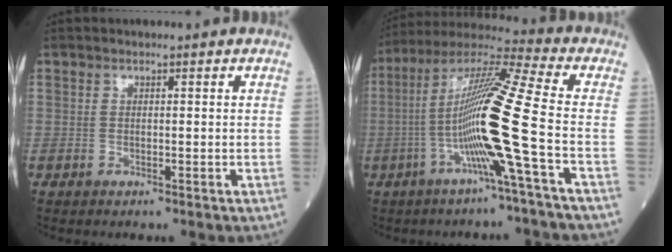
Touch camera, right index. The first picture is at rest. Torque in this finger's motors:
{"motor_torque": [1.89, -0.25, 1.05, 0.21]}